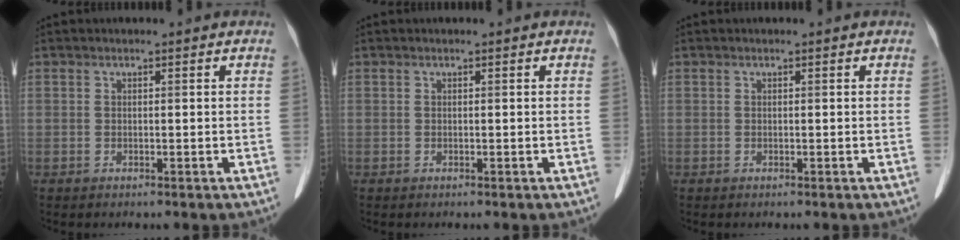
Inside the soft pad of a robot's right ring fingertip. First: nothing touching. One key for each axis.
{"total": 0.0}
{"total": 0.0}